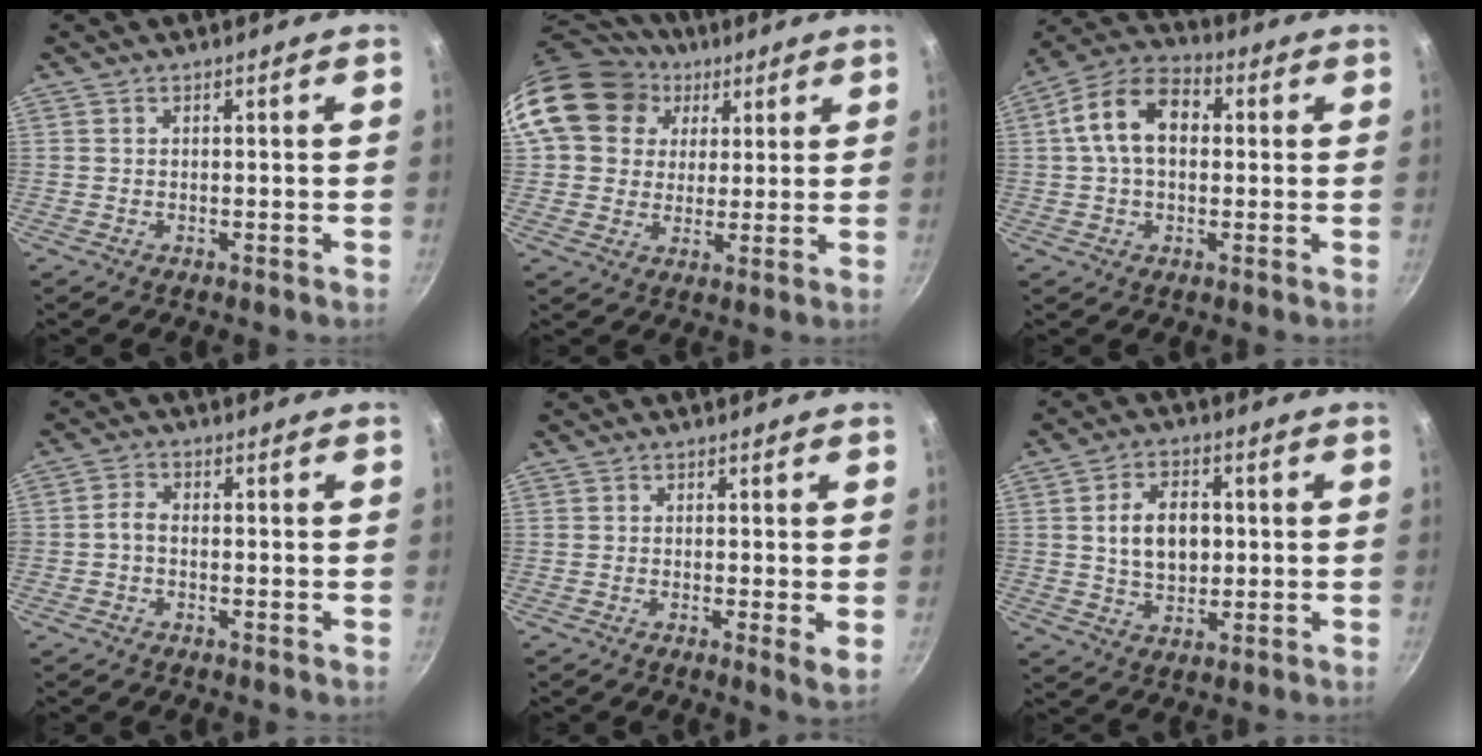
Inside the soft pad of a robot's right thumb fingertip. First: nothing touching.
{"total": 18.4, "force": [6.7, 15.2, 7.9], "torque": [-0.136, 0.020, 0.116]}
{"total": 12.3, "force": [1.7, 8.2, 9.0], "torque": [-0.136, 0.030, 0.010]}
{"total": 2.4, "force": [-1.0, 1.4, 1.7], "torque": [-0.037, 0.016, -0.026]}
{"total": 2.6, "force": [0.2, 0.4, 2.5], "torque": [-0.037, -0.013, -0.001]}
{"total": 9.2, "force": [0.9, 6.2, 6.7], "torque": [-0.094, 0.002, 0.014]}